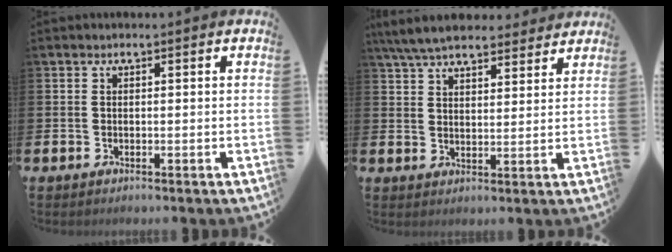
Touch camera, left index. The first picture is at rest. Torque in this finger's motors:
{"motor_torque": [1.09, -1.05, 0.18, 0.21]}